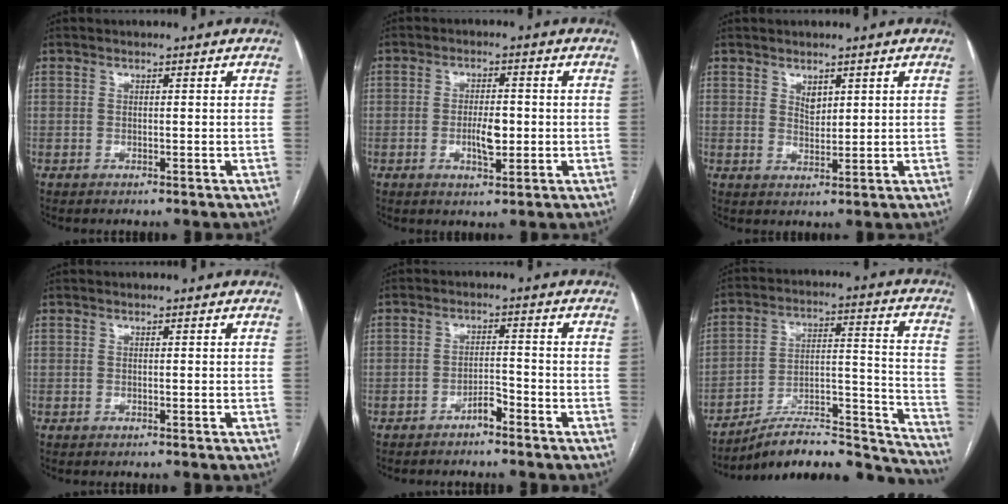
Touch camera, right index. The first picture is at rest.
{"total": 4.8, "force": [-1.0, 1.8, 4.4], "torque": [-0.079, 0.002, -0.013]}
{"total": 2.3, "force": [1.2, 1.4, 1.3], "torque": [-0.025, -0.001, 0.029]}
{"total": 0.0}
{"total": 3.0, "force": [-2.4, 0.9, 1.5], "torque": [-0.024, 0.005, -0.042]}
{"total": 23.0, "force": [-21.5, 3.3, 7.6], "torque": [-0.066, 0.048, -0.321]}